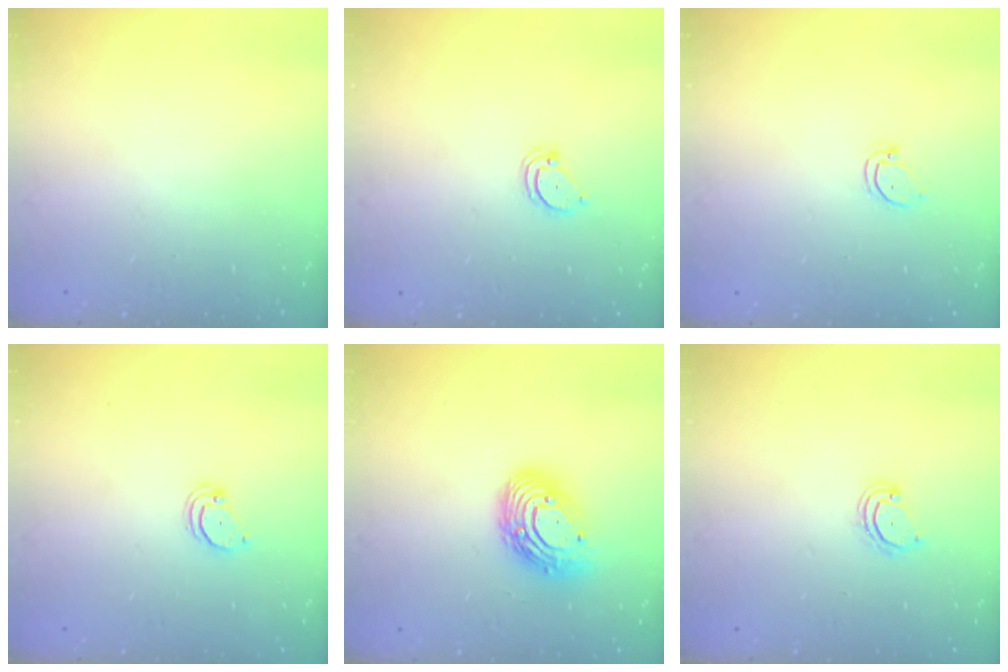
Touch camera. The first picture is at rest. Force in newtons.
{"total": 2.7, "press": 2.7, "slide": 0.2}
{"total": 3.5, "press": 3.5, "slide": 0.4}
{"total": 2.1, "press": 2.1, "slide": 0.2}
{"total": 13.0, "press": 12.9, "slide": 1.2}
{"total": 2.8, "press": 2.8, "slide": 0.2}